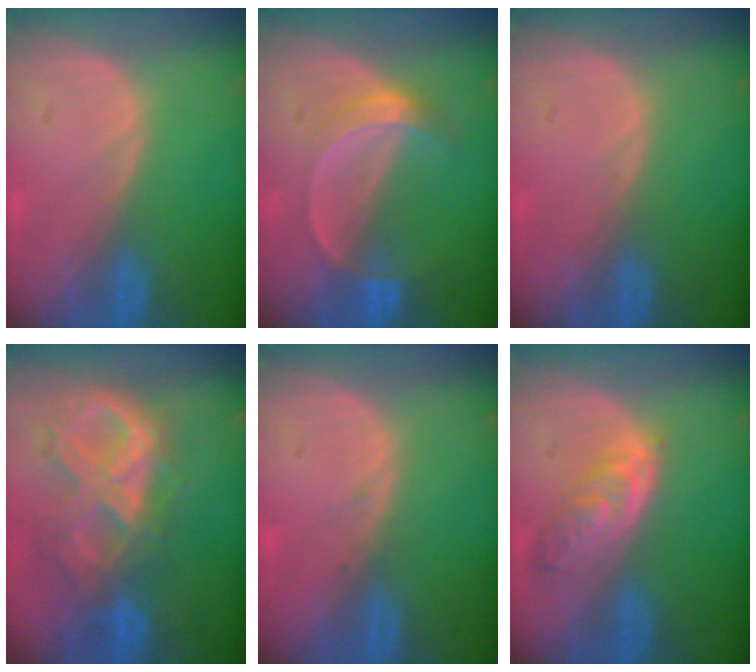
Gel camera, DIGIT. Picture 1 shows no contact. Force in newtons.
{"total": 5.3, "press": 4.8, "slide": 2.3}
{"total": 0.0}
{"total": 10.6, "press": 9.0, "slide": 5.6}
{"total": 0.6, "press": 0.3, "slide": 0.5}
{"total": 5.5, "press": 5.4, "slide": 0.7}